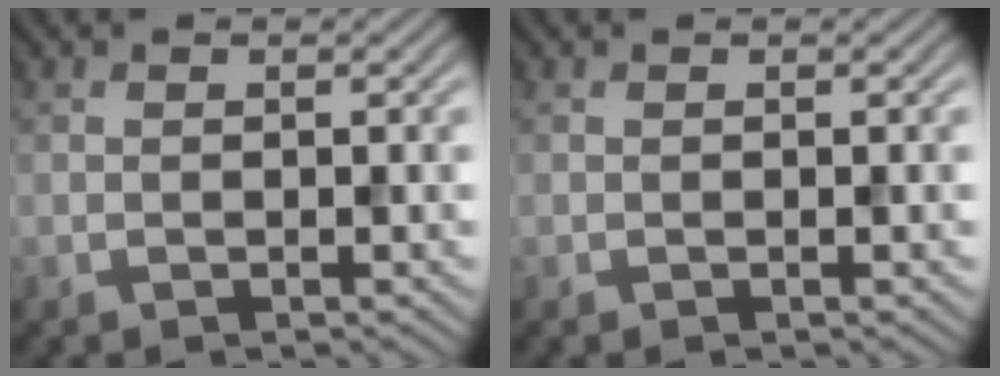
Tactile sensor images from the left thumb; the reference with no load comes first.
{"total": 0.0}